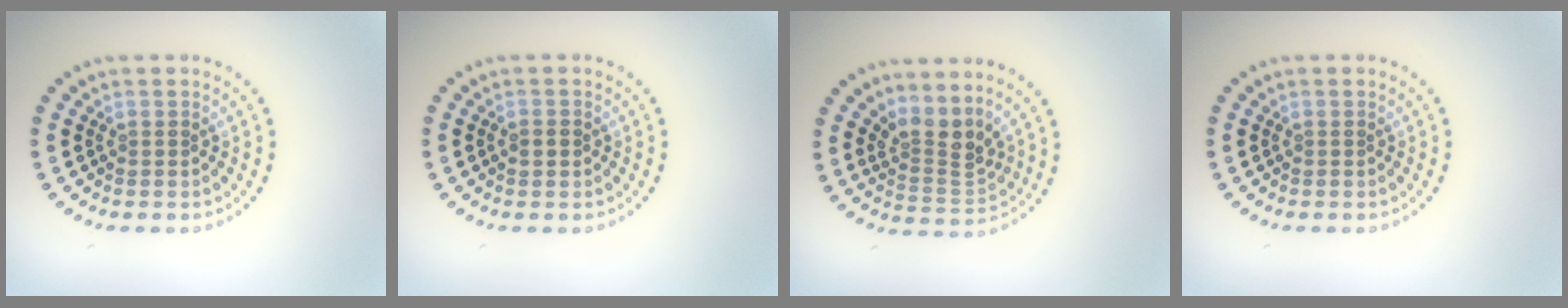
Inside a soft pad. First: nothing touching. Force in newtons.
{"total": 1.4, "press": 1.4, "slide": 0.1}
{"total": 3.4, "press": 2.3, "slide": 2.5}
{"total": 0.0}